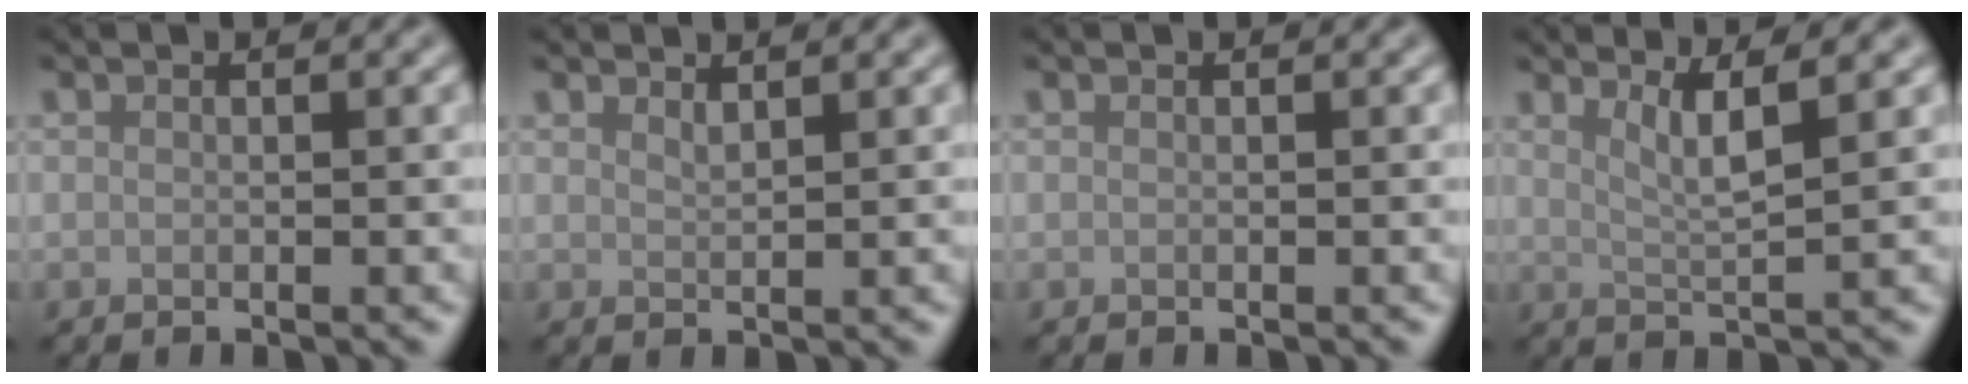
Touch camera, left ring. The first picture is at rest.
{"total": 1.0, "force": [0.9, 0.1, 0.4], "torque": [-0.005, 0.000, 0.017]}
{"total": 0.0}
{"total": 3.3, "force": [1.7, 0.5, 2.8], "torque": [-0.040, -0.004, 0.033]}